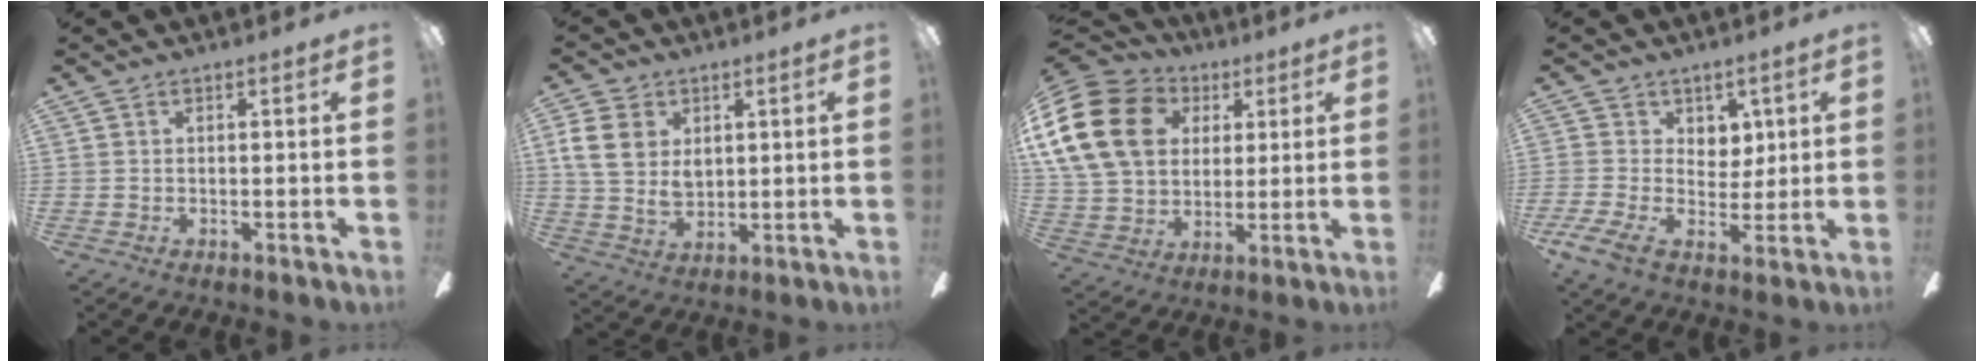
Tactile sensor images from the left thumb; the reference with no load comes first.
{"total": 10.2, "force": [3.0, 7.5, 6.2], "torque": [-0.126, 0.001, 0.055]}
{"total": 21.9, "force": [6.3, 16.7, 12.8], "torque": [-0.278, -0.002, 0.110]}
{"total": 7.7, "force": [1.8, 5.9, 4.6], "torque": [-0.078, -0.002, 0.032]}